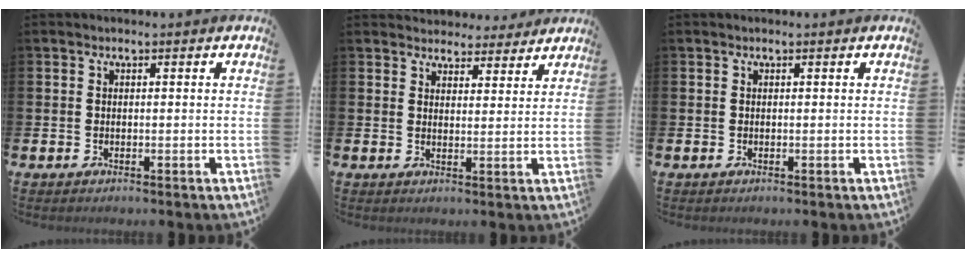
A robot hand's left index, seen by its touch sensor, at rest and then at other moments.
{"total": 3.9, "force": [3.7, 1.2, -0.2], "torque": [0.001, -0.025, 0.066]}
{"total": 0.0}